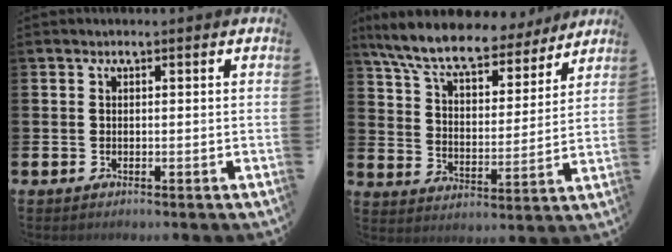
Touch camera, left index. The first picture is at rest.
{"total": 9.6, "force": [8.5, 2.3, 3.9], "torque": [-0.106, -0.051, 0.146]}